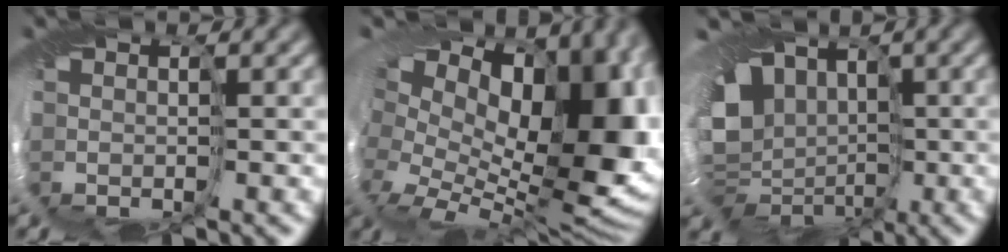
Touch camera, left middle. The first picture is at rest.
{"total": 16.9, "force": [5.3, 10.4, 12.2], "torque": [-0.139, 0.024, 0.111]}
{"total": 10.3, "force": [-0.2, 8.3, 6.1], "torque": [-0.091, -0.030, -0.007]}